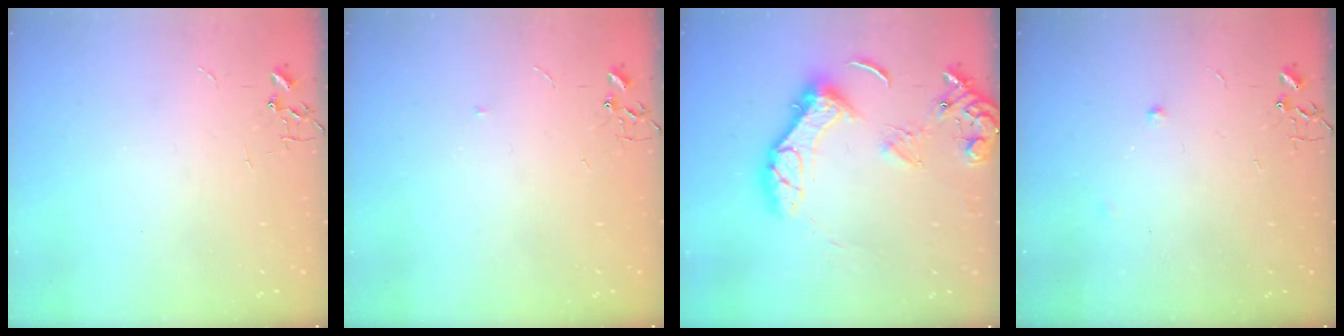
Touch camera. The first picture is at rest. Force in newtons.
{"total": 3.2, "press": 3.1, "slide": 0.8}
{"total": 15.4, "press": 15.3, "slide": 1.4}
{"total": 4.6, "press": 4.4, "slide": 1.1}